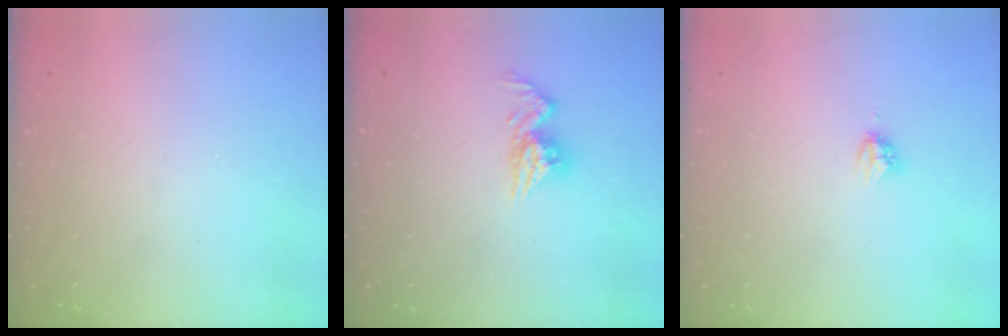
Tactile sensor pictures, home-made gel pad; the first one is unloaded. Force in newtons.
{"total": 9.8, "press": 9.8, "slide": 0.8}
{"total": 3.3, "press": 3.3, "slide": 0.5}